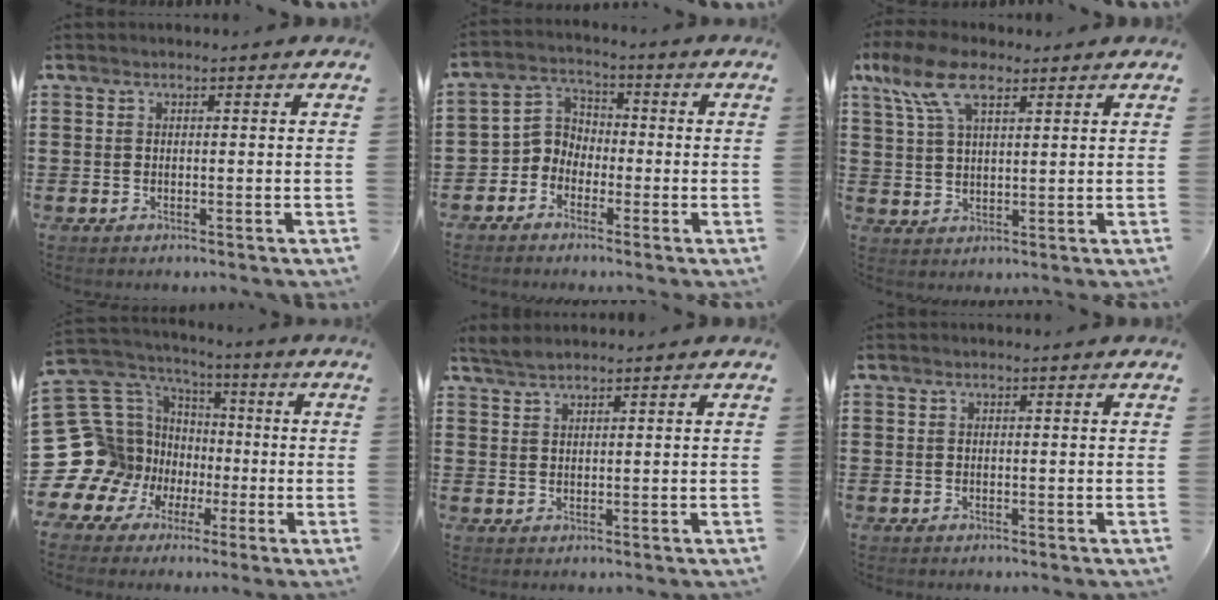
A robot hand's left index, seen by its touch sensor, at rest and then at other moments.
{"total": 4.6, "force": [-2.7, 3.6, 1.0], "torque": [-0.045, 0.008, -0.063]}
{"total": 8.3, "force": [4.8, 3.6, 5.7], "torque": [-0.125, 0.007, 0.089]}
{"total": 16.1, "force": [-3.3, 14.8, 5.2], "torque": [-0.197, -0.019, -0.034]}
{"total": 1.5, "force": [1.5, 0.0, 0.4], "torque": [-0.011, 0.001, 0.029]}
{"total": 0.0}